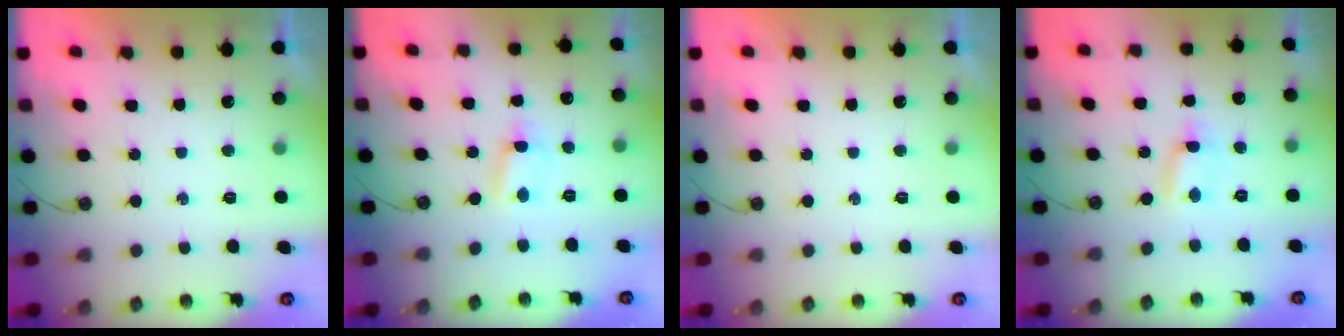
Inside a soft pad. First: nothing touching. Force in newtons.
{"total": 10.7, "press": 1.5, "slide": 10.6}
{"total": 0.0}
{"total": 1.6, "press": 1.5, "slide": 0.6}